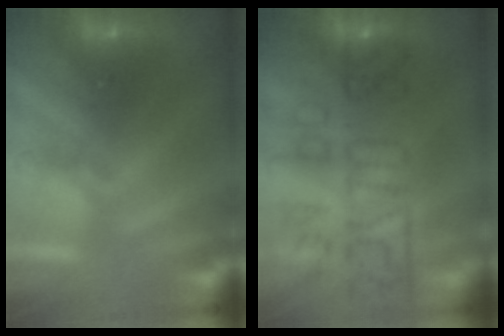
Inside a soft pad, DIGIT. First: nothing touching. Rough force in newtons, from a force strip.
{"total": 10.2}